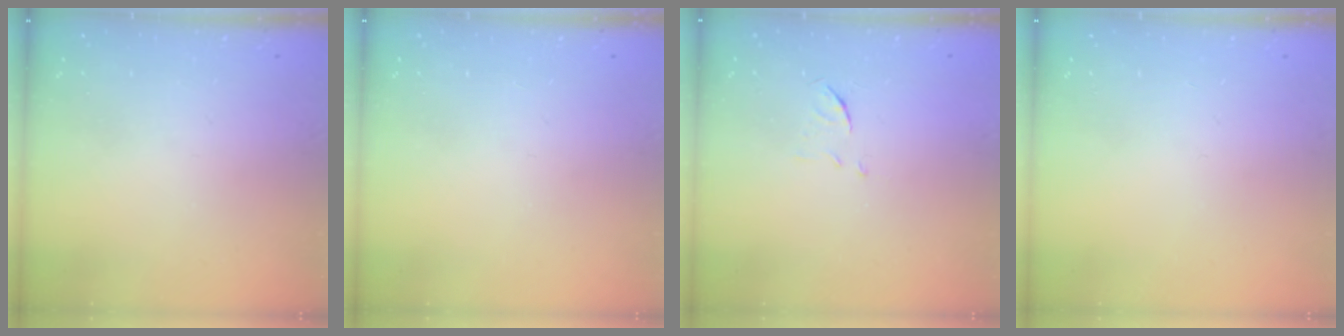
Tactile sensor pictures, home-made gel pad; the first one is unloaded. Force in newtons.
{"total": 0.0}
{"total": 5.9, "press": 5.9, "slide": 0.5}
{"total": 0.0}